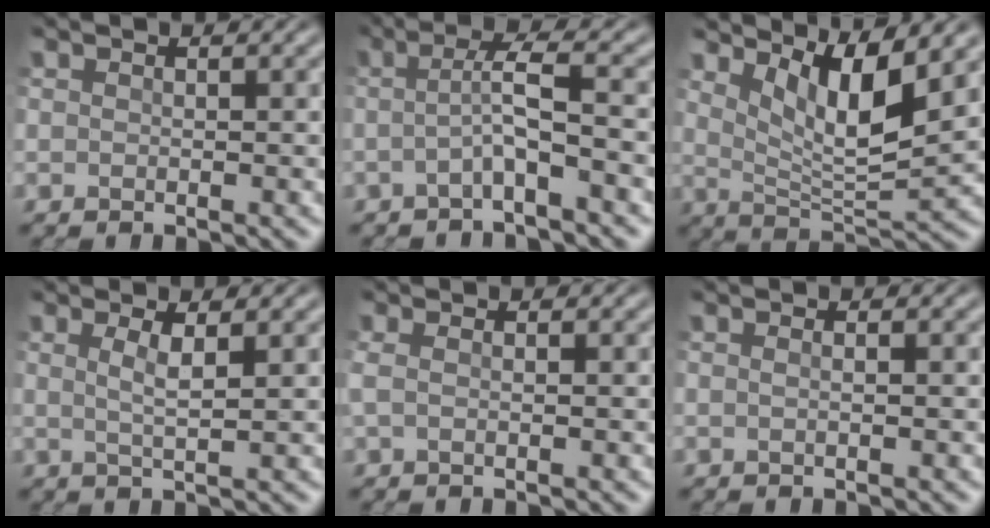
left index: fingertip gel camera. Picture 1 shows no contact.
{"total": 3.1, "force": [-1.0, 0.3, 2.9], "torque": [-0.057, 0.007, -0.027]}
{"total": 6.5, "force": [3.3, 1.8, 5.3], "torque": [-0.095, -0.013, 0.058]}
{"total": 2.1, "force": [0.6, 0.5, 2.0], "torque": [-0.036, -0.004, 0.006]}
{"total": 1.1, "force": [0.0, 0.4, 1.0], "torque": [-0.022, 0.003, -0.004]}
{"total": 0.7, "force": [-0.1, 0.3, 0.6], "torque": [-0.009, -0.001, -0.012]}